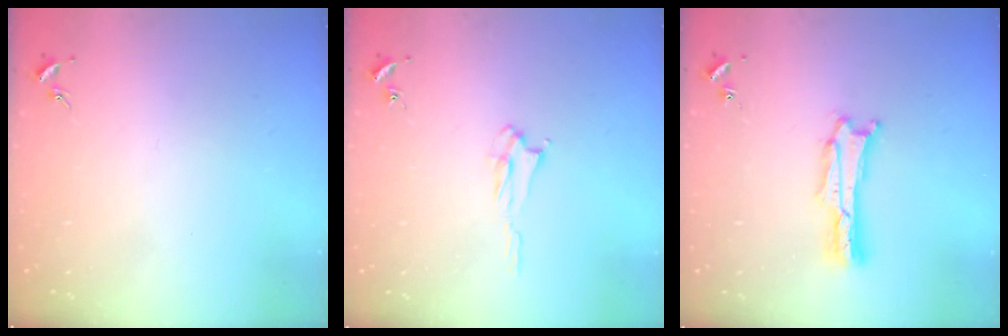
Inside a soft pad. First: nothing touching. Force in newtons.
{"total": 2.1, "press": 2.0, "slide": 0.3}
{"total": 1.7, "press": 1.7, "slide": 0.3}